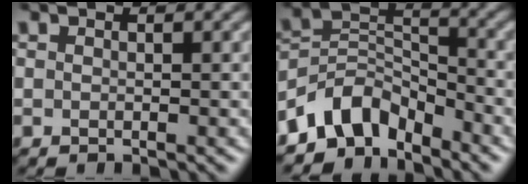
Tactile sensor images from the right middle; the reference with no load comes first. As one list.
[{"total": 5.7, "force": [-4.5, 2.9, 2.1], "torque": [-0.026, 0.006, -0.093]}]